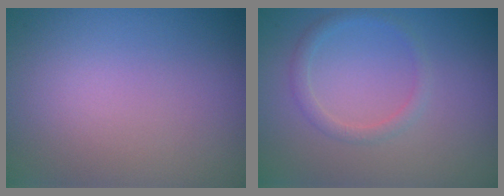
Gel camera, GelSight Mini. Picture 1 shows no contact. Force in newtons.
{"total": 1.4, "press": 1.4, "slide": 0.1}